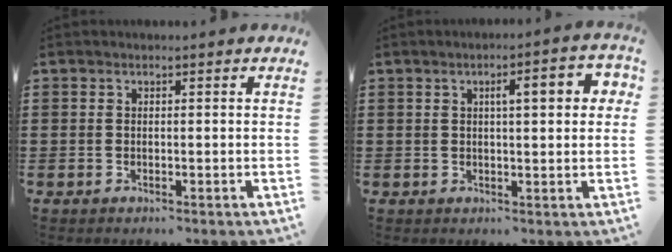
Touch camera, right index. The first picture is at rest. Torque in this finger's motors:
{"motor_torque": [0.35, -0.09, 0.42, 0.06]}